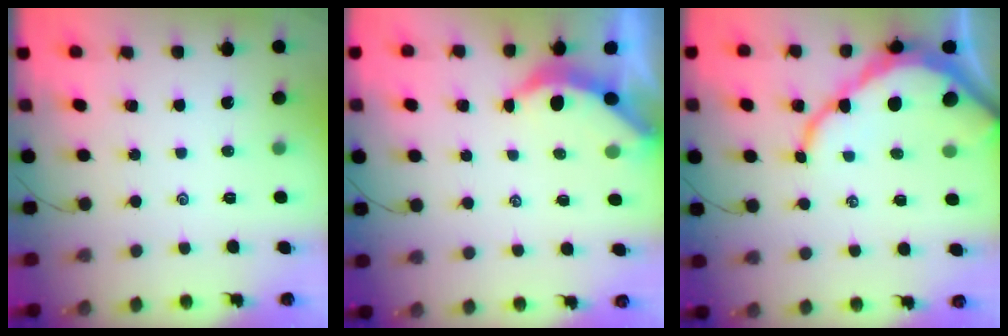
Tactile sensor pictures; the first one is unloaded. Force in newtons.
{"total": 3.8, "press": 3.8, "slide": 0.5}
{"total": 11.9, "press": 11.8, "slide": 1.1}